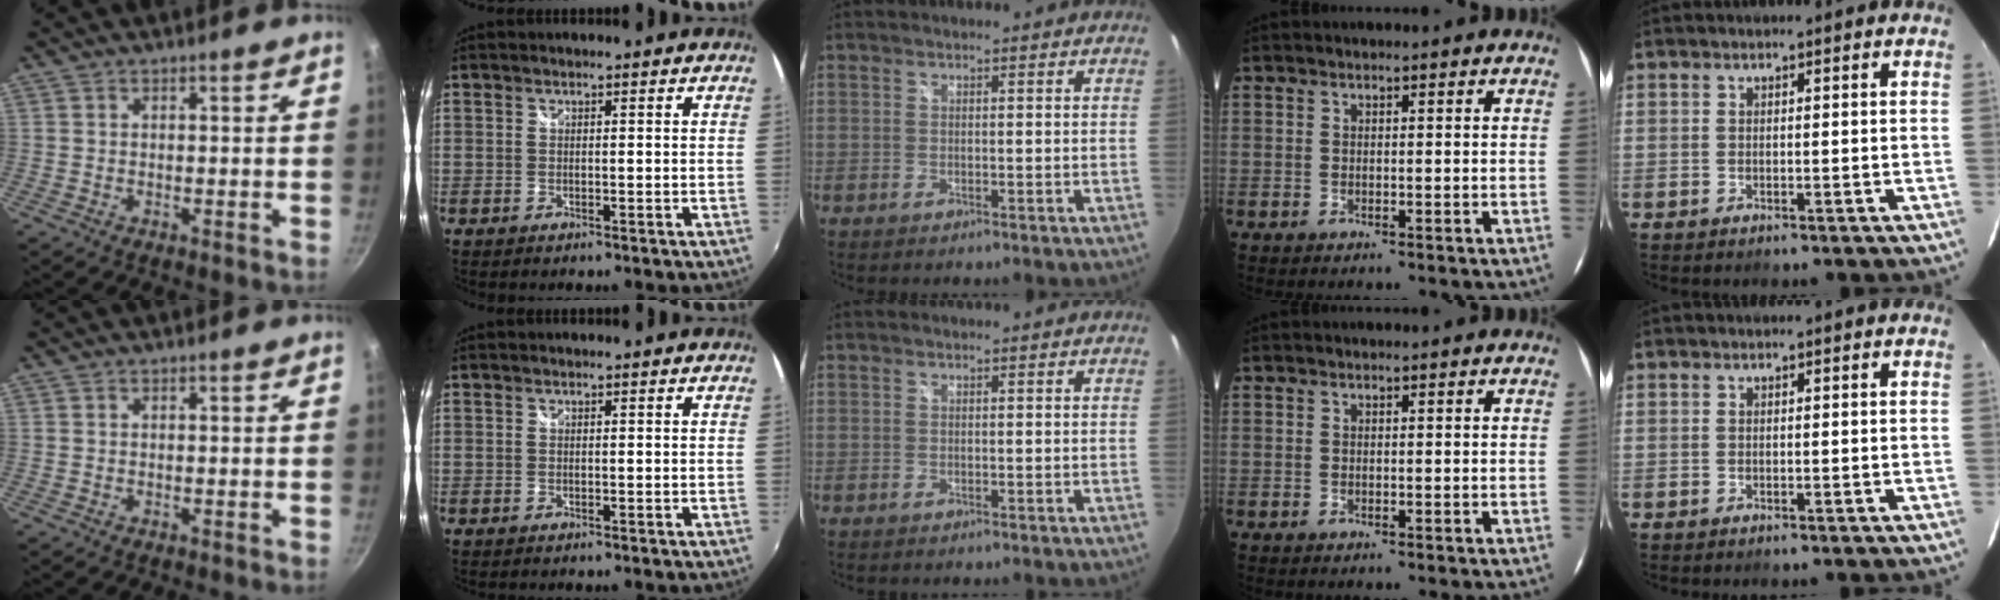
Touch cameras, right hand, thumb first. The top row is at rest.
{}